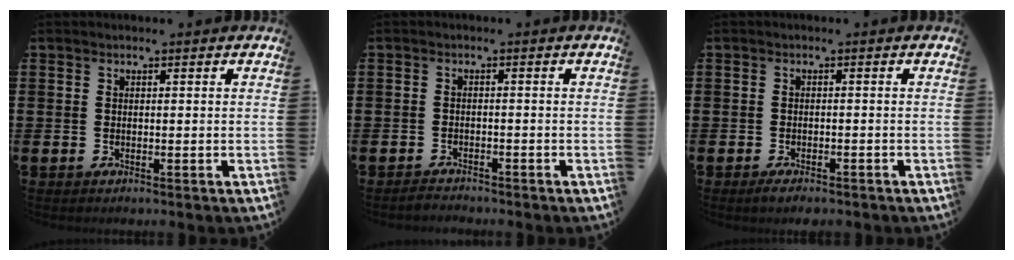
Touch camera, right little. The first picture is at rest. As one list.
[{"total": 1.2, "force": [-1.2, 0.1, 0.0], "torque": [-0.004, 0.001, -0.026]}, {"total": 1.5, "force": [-1.2, 0.4, 0.8], "torque": [-0.007, -0.002, -0.026]}]